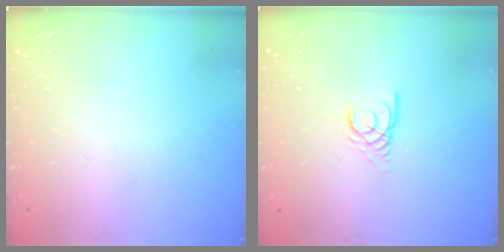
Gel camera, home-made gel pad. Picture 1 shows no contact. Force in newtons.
{"total": 3.1, "press": 3.1, "slide": 0.1}